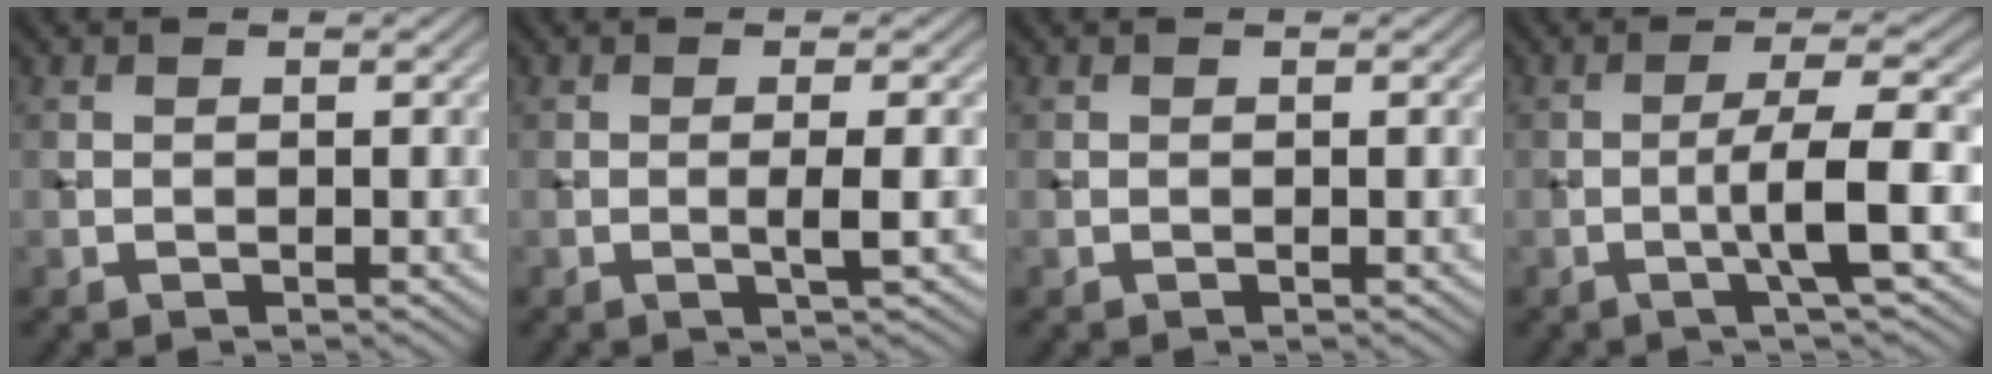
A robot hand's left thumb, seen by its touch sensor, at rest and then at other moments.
{"total": 2.2, "force": [-0.2, 0.0, 2.2], "torque": [-0.042, 0.002, -0.009]}
{"total": 0.0}
{"total": 5.8, "force": [-1.5, 0.3, 5.7], "torque": [-0.093, 0.017, -0.039]}